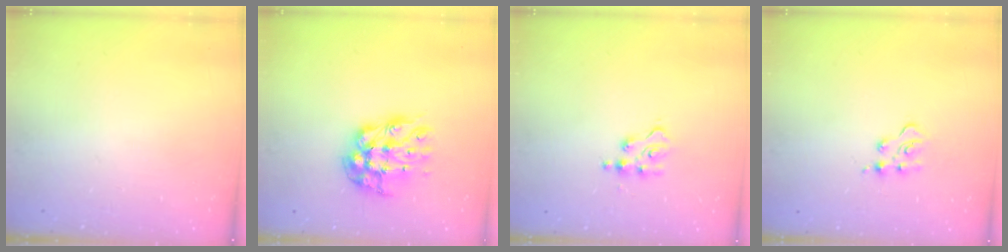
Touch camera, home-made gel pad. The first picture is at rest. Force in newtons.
{"total": 12.5, "press": 12.5, "slide": 1.1}
{"total": 4.0, "press": 4.0, "slide": 0.4}
{"total": 3.0, "press": 2.9, "slide": 0.3}